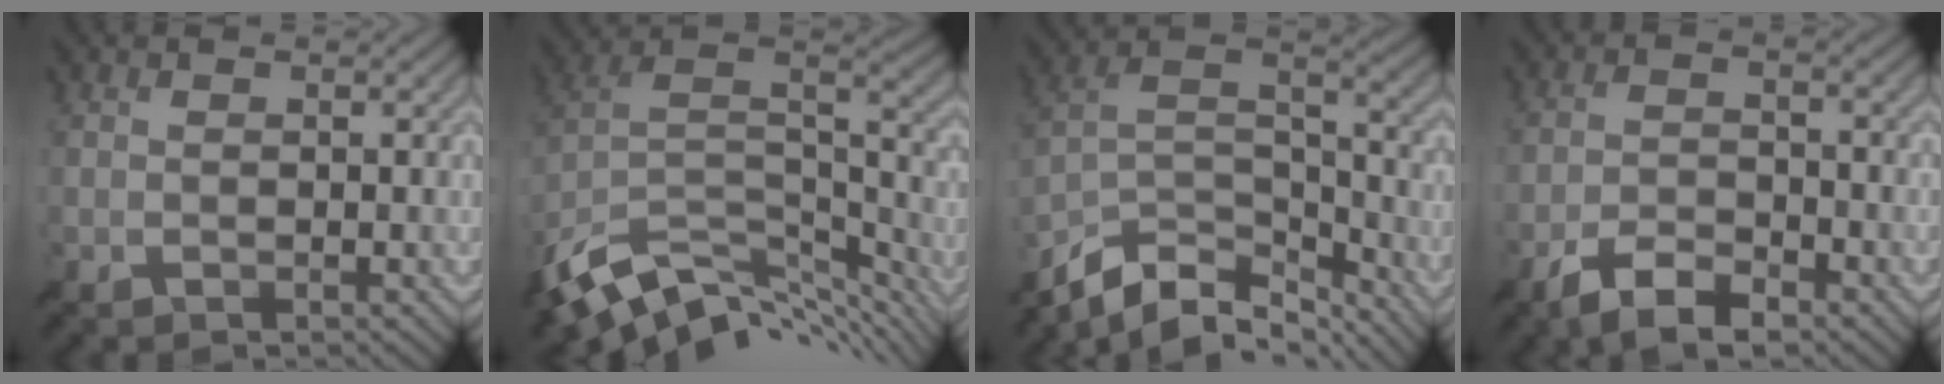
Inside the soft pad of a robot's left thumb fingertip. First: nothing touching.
{"total": 14.0, "force": [-8.4, 6.9, 8.8], "torque": [-0.220, -0.019, -0.139]}
{"total": 12.5, "force": [-9.5, 5.5, 6.1], "torque": [-0.142, -0.004, -0.172]}
{"total": 6.2, "force": [-4.6, 2.0, 3.7], "torque": [-0.075, -0.003, -0.087]}